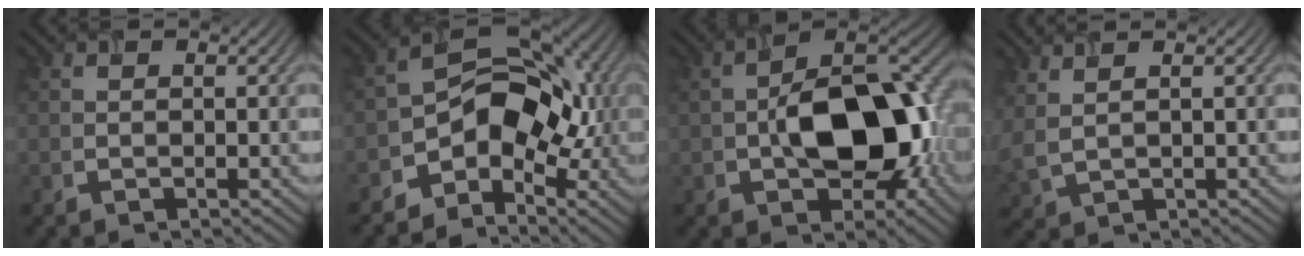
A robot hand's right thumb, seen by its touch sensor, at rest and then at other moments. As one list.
[{"total": 8.8, "force": [-3.1, 6.1, 5.6], "torque": [-0.074, 0.007, -0.072]}, {"total": 13.5, "force": [-1.7, 7.8, 10.9], "torque": [-0.166, 0.003, -0.030]}, {"total": 3.8, "force": [2.3, 1.1, 2.8], "torque": [-0.076, 0.015, 0.037]}]